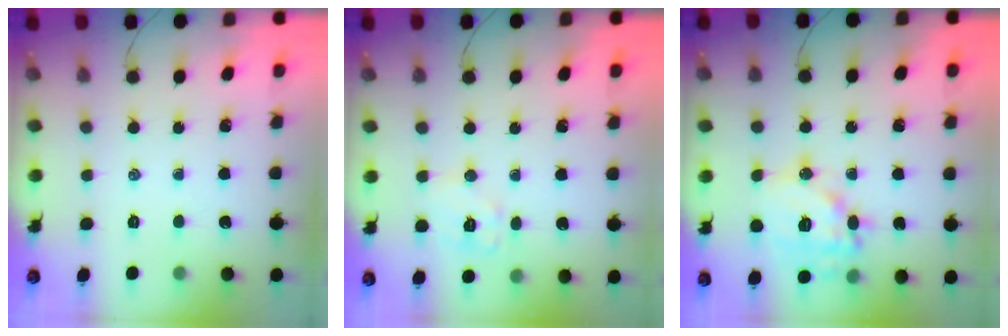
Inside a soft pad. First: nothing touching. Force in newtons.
{"total": 8.0, "press": 8.0, "slide": 0.4}
{"total": 15.1, "press": 15.0, "slide": 2.1}